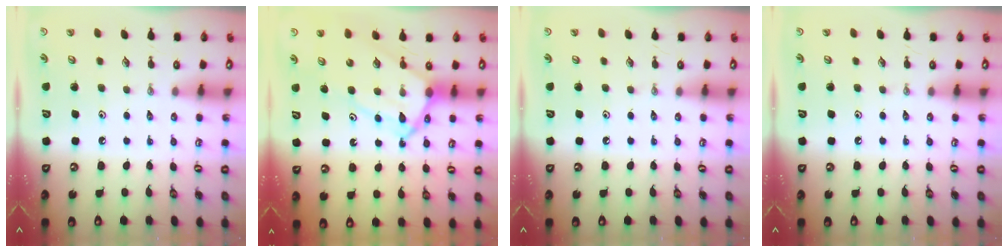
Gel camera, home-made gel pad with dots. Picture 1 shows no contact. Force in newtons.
{"total": 11.9, "press": 11.8, "slide": 1.1}
{"total": 0.0}
{"total": 0.0}